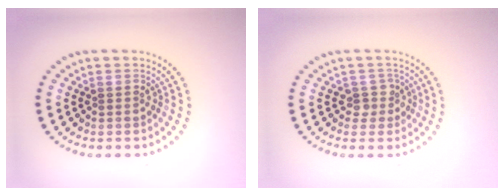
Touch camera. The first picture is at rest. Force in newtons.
{"total": 1.8, "press": 1.3, "slide": 1.2}